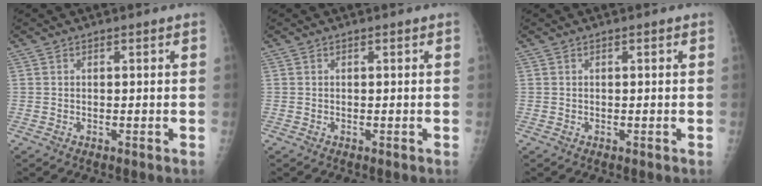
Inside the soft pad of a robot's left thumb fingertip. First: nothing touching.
{"total": 0.0}
{"total": 0.0}